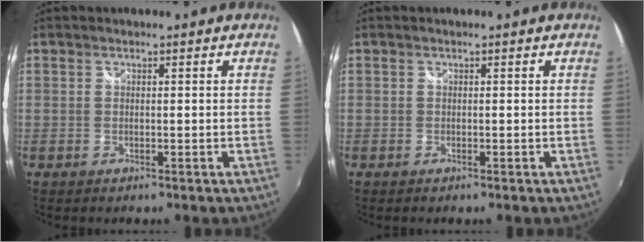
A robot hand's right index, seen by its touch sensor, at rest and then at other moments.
{"total": 0.0}